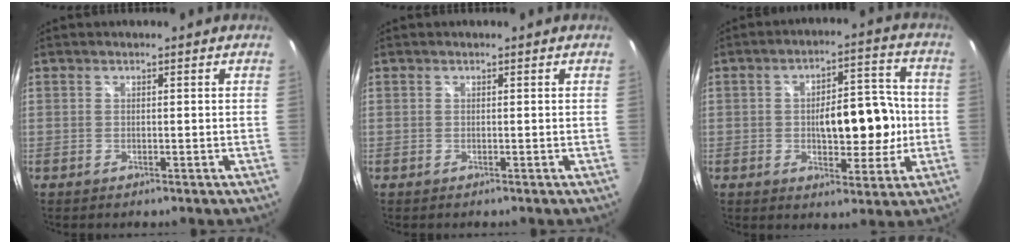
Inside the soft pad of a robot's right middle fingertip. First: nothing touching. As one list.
[{"total": 0.0}, {"total": 11.2, "force": [-0.5, 5.7, 9.7], "torque": [-0.149, 0.018, 0.002]}]